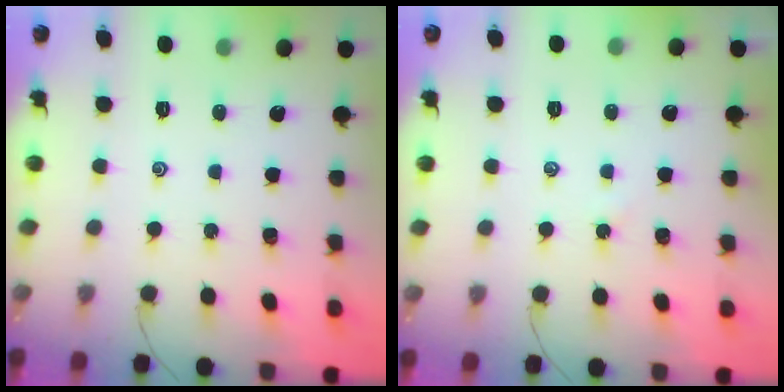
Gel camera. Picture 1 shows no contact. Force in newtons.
{"total": 1.8, "press": 1.7, "slide": 0.3}